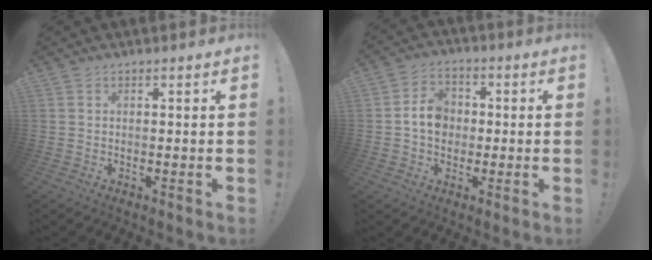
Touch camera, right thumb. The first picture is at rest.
{"total": 8.6, "force": [-0.1, 7.1, 4.8], "torque": [-0.065, 0.017, 0.003]}